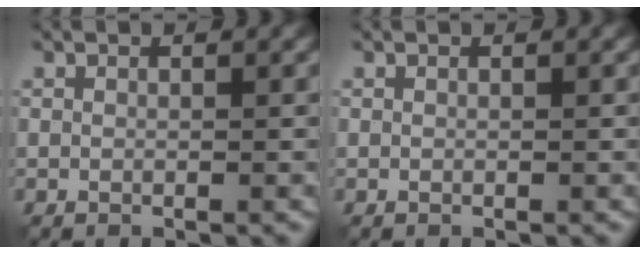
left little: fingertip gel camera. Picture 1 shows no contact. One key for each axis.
{"total": 0.0}